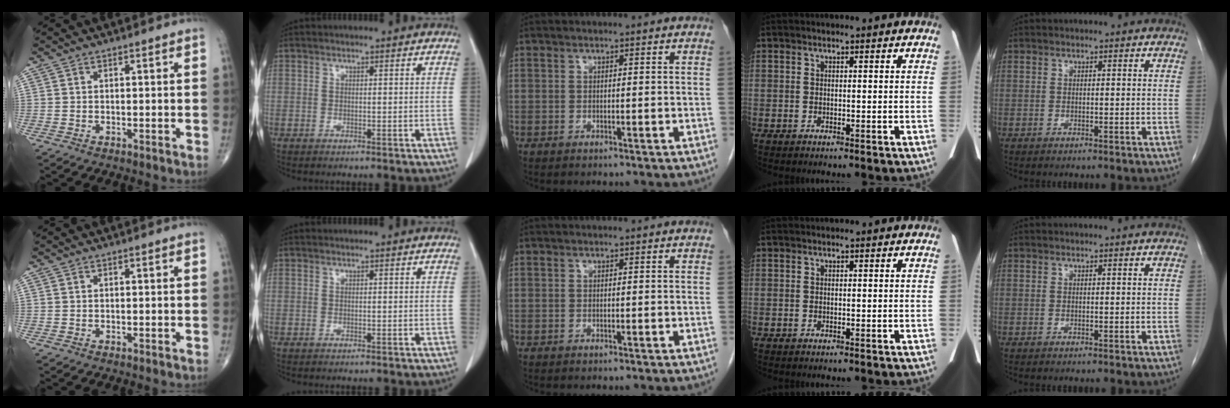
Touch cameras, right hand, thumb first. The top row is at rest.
{}